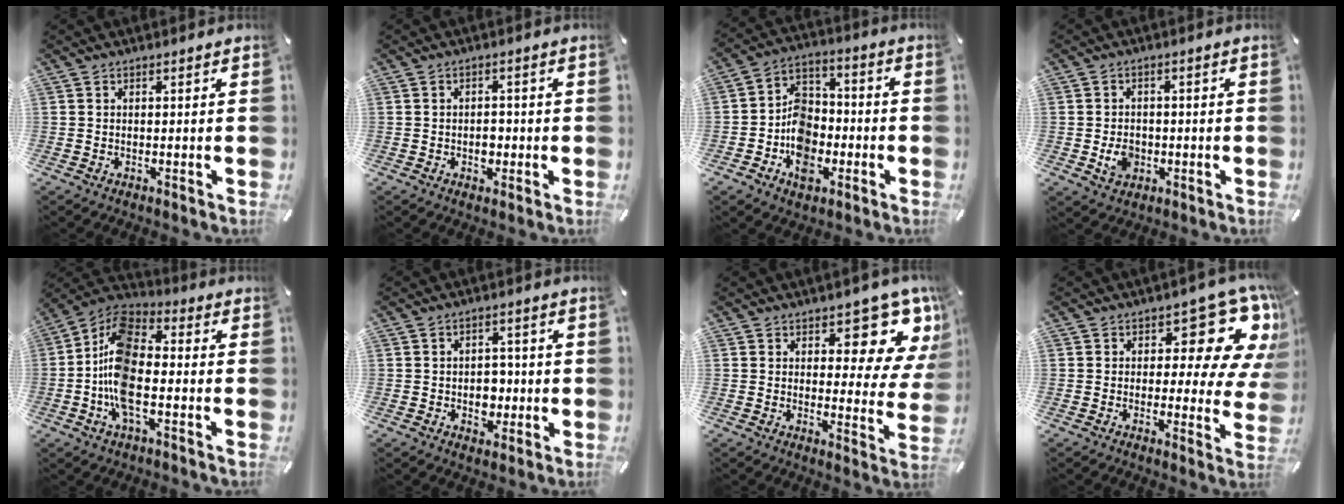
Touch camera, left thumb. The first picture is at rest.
{"total": 3.0, "force": [-0.6, 2.3, 1.9], "torque": [-0.020, -0.003, -0.015]}
{"total": 11.7, "force": [-3.8, 9.1, 6.2], "torque": [-0.119, 0.026, -0.070]}
{"total": 4.7, "force": [-1.1, 4.0, 2.3], "torque": [-0.030, -0.002, -0.020]}
{"total": 13.9, "force": [-3.4, 7.0, 11.4], "torque": [-0.255, 0.001, -0.066]}
{"total": 5.4, "force": [-0.8, 4.4, 3.0], "torque": [-0.033, -0.001, -0.016]}
{"total": 11.4, "force": [8.0, 4.6, 6.6], "torque": [-0.063, -0.075, 0.133]}
{"total": 14.3, "force": [7.5, 6.8, 10.0], "torque": [-0.119, -0.063, 0.125]}